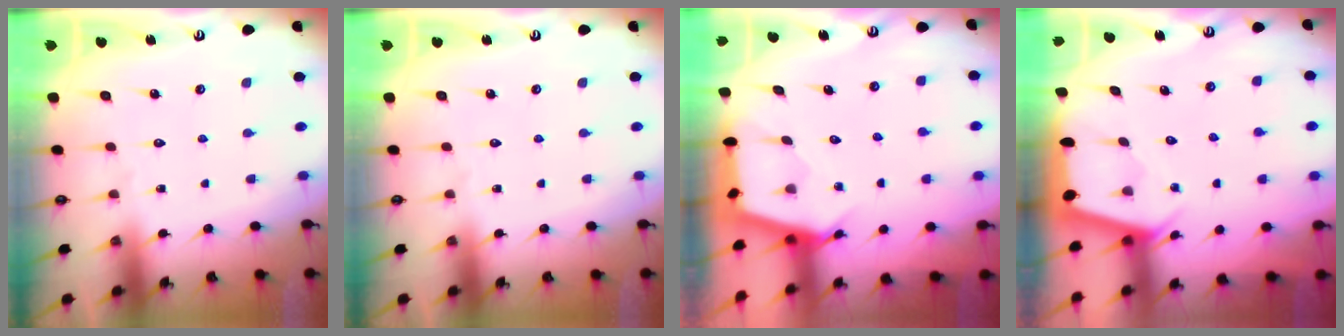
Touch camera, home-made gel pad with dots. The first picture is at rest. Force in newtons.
{"total": 0.0}
{"total": 2.7, "press": 2.7, "slide": 0.3}
{"total": 2.2, "press": 2.2, "slide": 0.3}